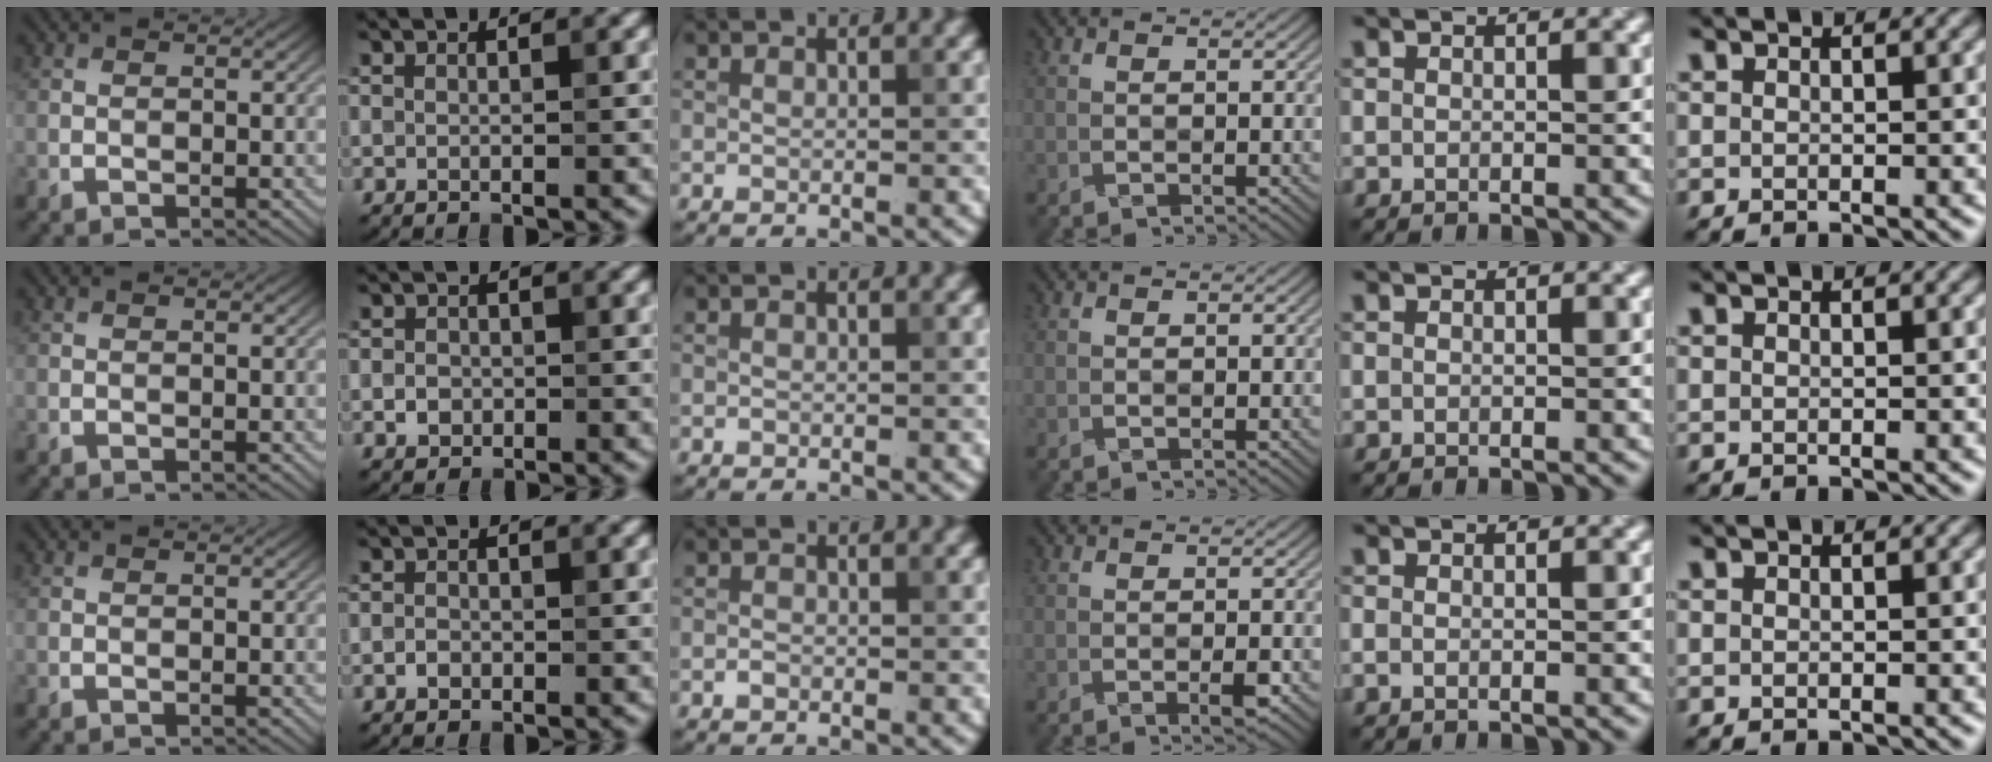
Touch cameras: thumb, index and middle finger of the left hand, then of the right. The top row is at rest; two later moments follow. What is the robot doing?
{"motion": "fold", "object": "handkerchief"}